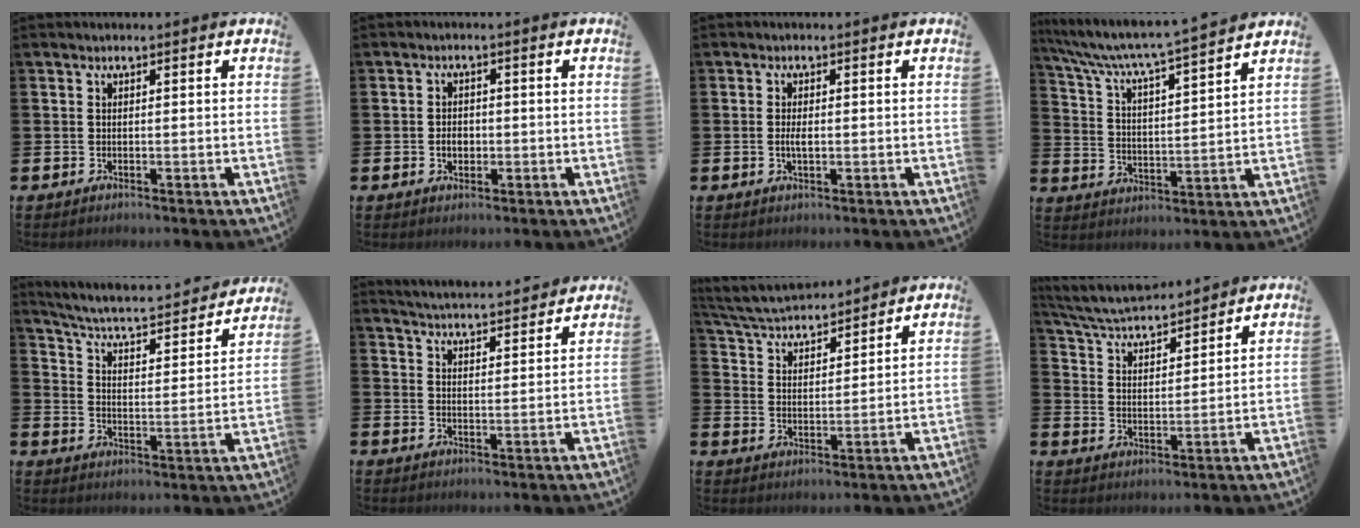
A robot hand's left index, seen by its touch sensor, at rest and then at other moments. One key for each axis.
{"total": 2.3, "fx": -0.4, "fy": 1.7, "fz": 1.5, "tx": -0.011, "ty": -0.001, "tz": -0.014}
{"total": 1.9, "fx": -0.1, "fy": 0.8, "fz": 1.7, "tx": -0.031, "ty": 0.001, "tz": -0.003}
{"total": 6.9, "fx": 6.5, "fy": -0.1, "fz": 2.4, "tx": -0.078, "ty": -0.053, "tz": 0.106}
{"total": 5.5, "fx": 5.0, "fy": 0.9, "fz": 2.2, "tx": -0.069, "ty": -0.040, "tz": 0.076}
{"total": 4.9, "fx": 4.9, "fy": 0.2, "fz": 0.2, "tx": -0.015, "ty": -0.036, "tz": 0.086}
{"total": 5.2, "fx": 5.1, "fy": 0.8, "fz": 0.8, "tx": -0.043, "ty": -0.033, "tz": 0.089}
{"total": 5.6, "fx": 5.4, "fy": 0.6, "fz": 1.3, "tx": -0.053, "ty": -0.033, "tz": 0.095}